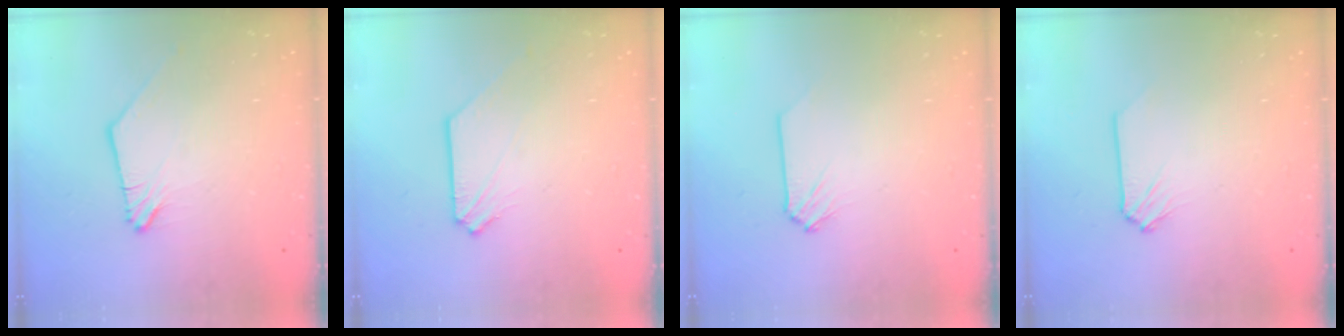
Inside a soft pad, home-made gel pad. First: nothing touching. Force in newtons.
{"total": 1.0, "press": 1.0, "slide": 0.2}
{"total": 0.0}
{"total": 0.0}